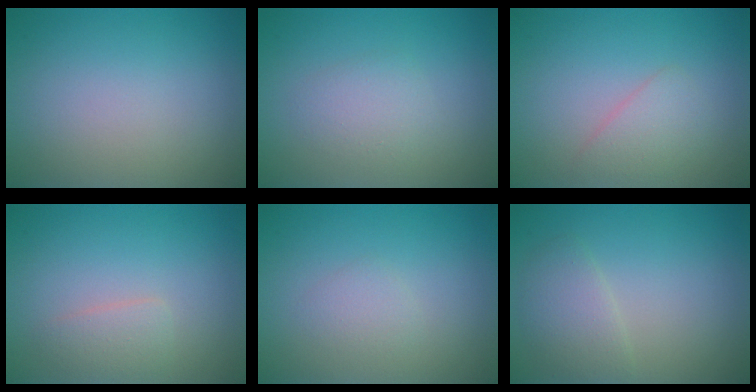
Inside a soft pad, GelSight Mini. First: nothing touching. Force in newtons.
{"total": 1.9, "press": 1.9, "slide": 0.0}
{"total": 1.9, "press": 1.8, "slide": 0.1}
{"total": 1.6, "press": 1.6, "slide": 0.0}
{"total": 1.1, "press": 1.1, "slide": 0.0}
{"total": 2.4, "press": 2.4, "slide": 0.1}